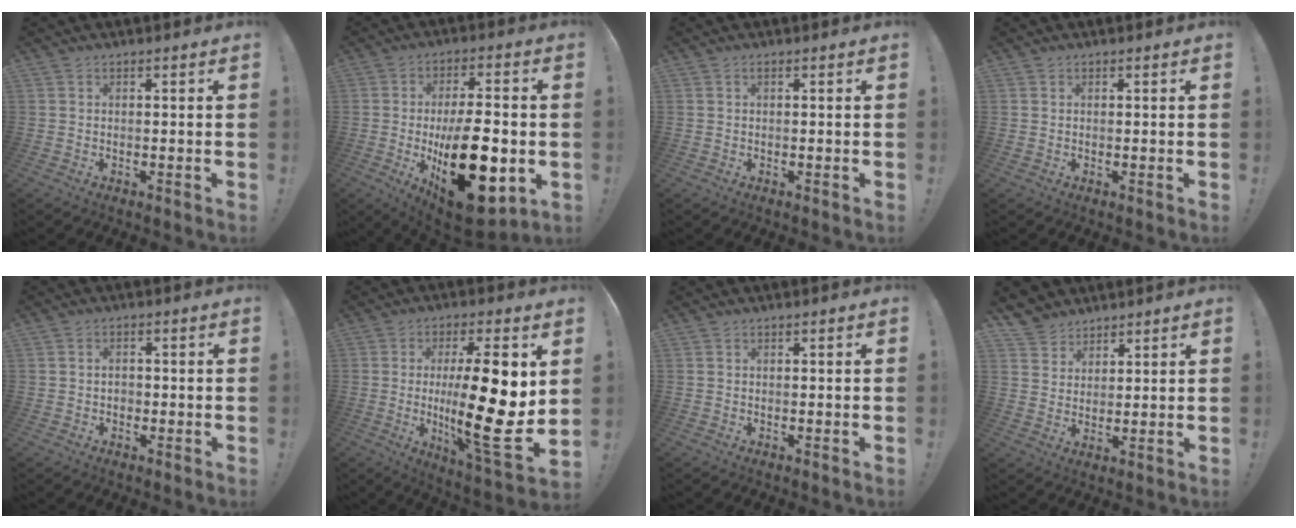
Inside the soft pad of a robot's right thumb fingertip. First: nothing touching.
{"total": 25.2, "force": [-4.9, 11.5, 21.9], "torque": [-0.358, 0.016, -0.060]}
{"total": 1.2, "force": [0.2, 0.2, 1.1], "torque": [-0.026, 0.003, 0.003]}
{"total": 0.5, "force": [0.2, 0.4, -0.2], "torque": [-0.001, 0.002, 0.005]}
{"total": 2.0, "force": [-0.7, 1.6, 1.0], "torque": [-0.018, 0.006, -0.014]}
{"total": 22.4, "force": [0.5, 5.2, 21.8], "torque": [-0.367, -0.020, 0.006]}
{"total": 0.0}
{"total": 6.1, "force": [4.9, 3.6, 0.1], "torque": [-0.015, -0.034, 0.100]}